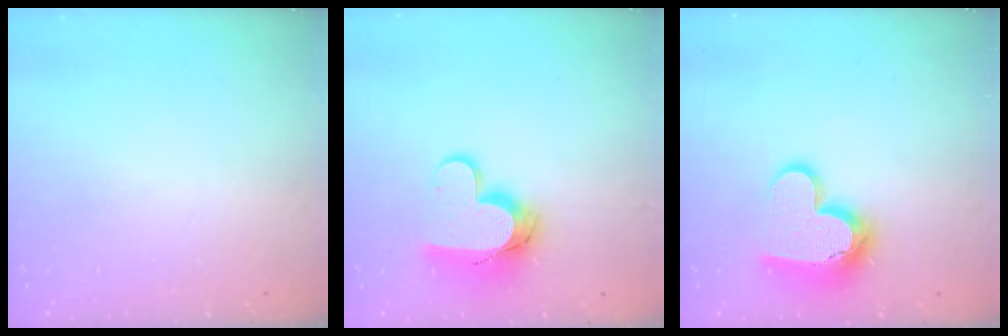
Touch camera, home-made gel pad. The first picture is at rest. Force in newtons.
{"total": 12.4, "press": 12.4, "slide": 0.6}
{"total": 14.6, "press": 14.5, "slide": 1.2}